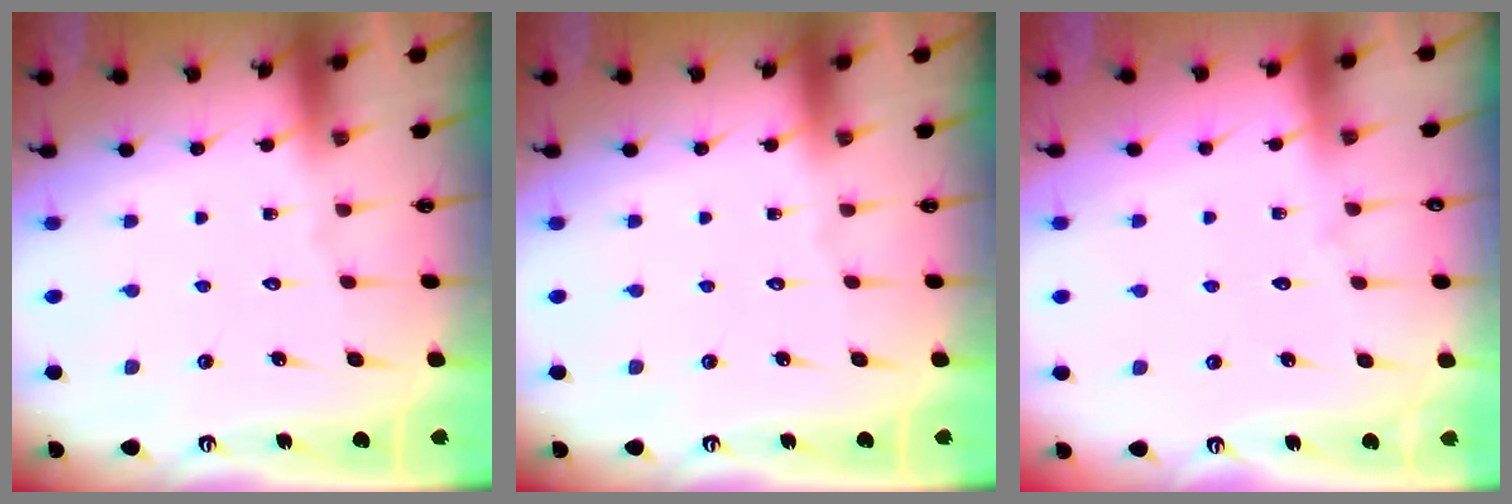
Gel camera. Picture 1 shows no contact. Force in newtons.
{"total": 0.0}
{"total": 2.9, "press": 2.9, "slide": 0.4}